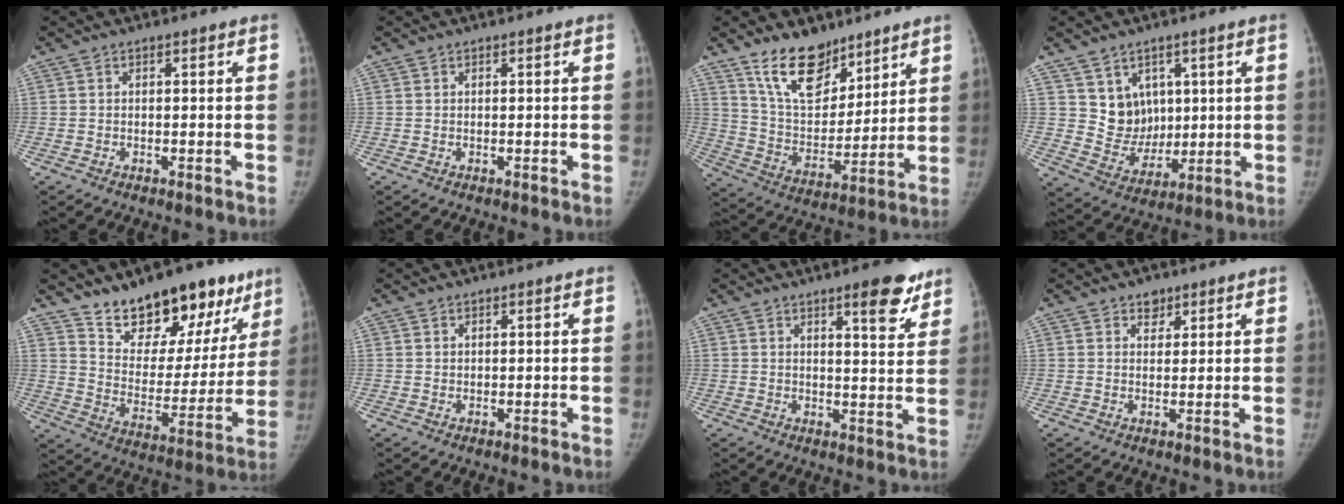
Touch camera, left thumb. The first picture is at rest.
{"total": 0.0}
{"total": 14.8, "force": [10.5, 7.6, 7.1], "torque": [-0.081, -0.072, 0.199]}
{"total": 8.5, "force": [3.5, 7.1, 3.0], "torque": [-0.014, -0.027, 0.080]}
{"total": 22.1, "force": [15.8, 10.9, 11.1], "torque": [-0.108, -0.086, 0.245]}
{"total": 0.6, "force": [0.4, 0.4, 0.0], "torque": [0.006, -0.002, 0.005]}
{"total": 8.3, "force": [5.5, 2.3, 5.8], "torque": [-0.055, -0.032, 0.073]}
{"total": 2.8, "force": [1.9, 1.9, 0.9], "torque": [0.005, -0.011, 0.028]}